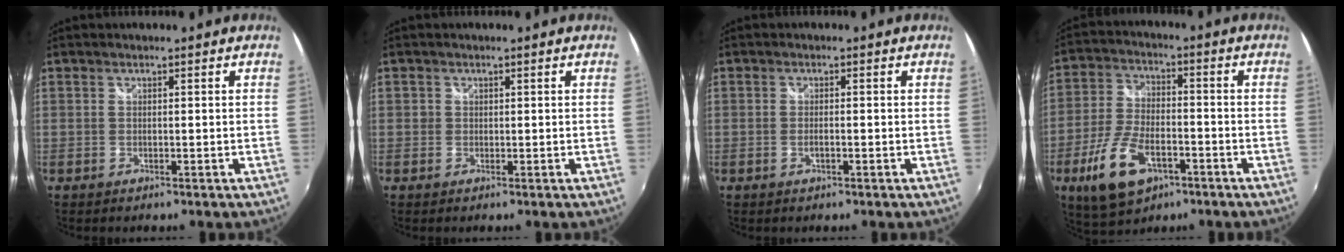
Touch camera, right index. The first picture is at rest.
{"total": 1.1, "force": [-0.1, 1.1, 0.2], "torque": [-0.003, -0.001, -0.005]}
{"total": 1.2, "force": [-0.5, 0.4, 1.1], "torque": [-0.023, -0.002, -0.008]}
{"total": 13.2, "force": [-6.2, 6.6, 9.6], "torque": [-0.211, -0.010, -0.107]}